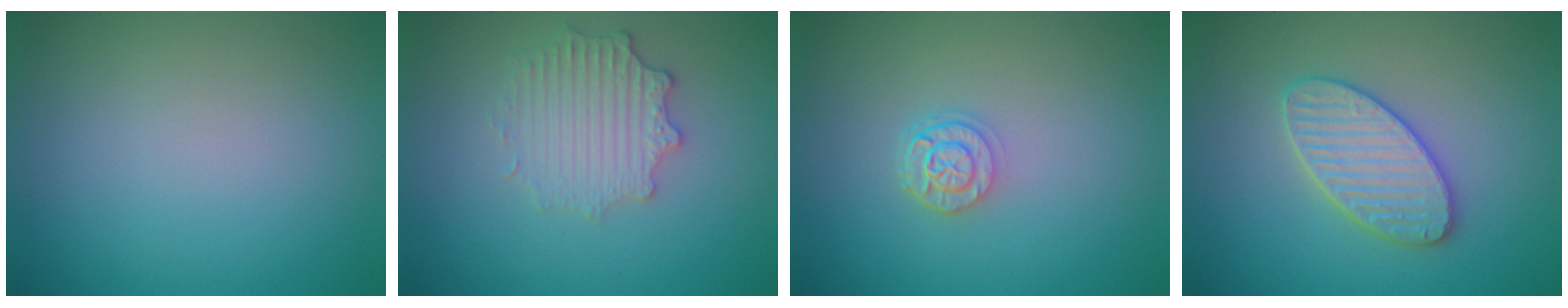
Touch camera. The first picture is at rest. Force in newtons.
{"total": 2.7, "press": 2.6, "slide": 0.5}
{"total": 2.3, "press": 1.9, "slide": 1.4}
{"total": 3.9, "press": 3.9, "slide": 0.5}